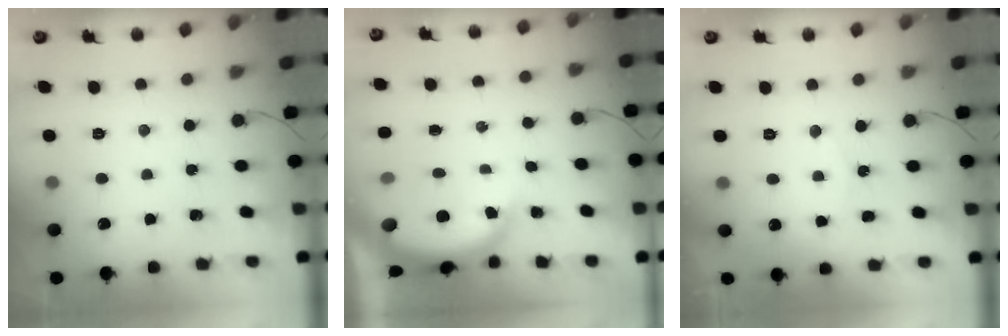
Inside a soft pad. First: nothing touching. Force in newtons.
{"total": 4.4, "press": 4.4, "slide": 0.3}
{"total": 5.3, "press": 5.3, "slide": 0.6}